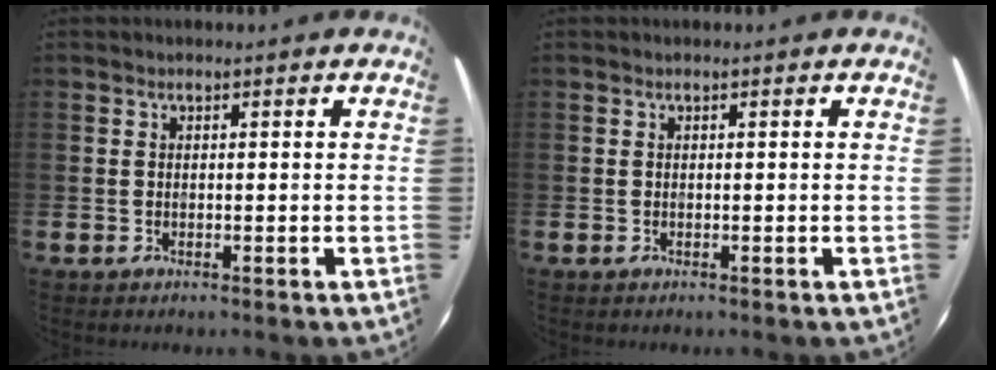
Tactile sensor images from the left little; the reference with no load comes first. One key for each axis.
{"total": 0.0}